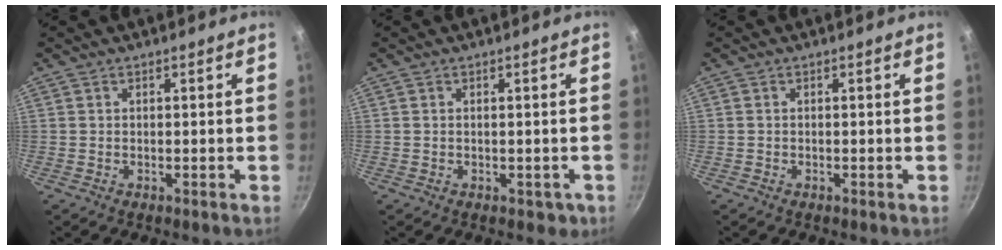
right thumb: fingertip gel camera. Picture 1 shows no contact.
{"total": 2.2, "force": [-0.6, 1.5, 1.5], "torque": [-0.012, 0.001, -0.003]}
{"total": 0.0}